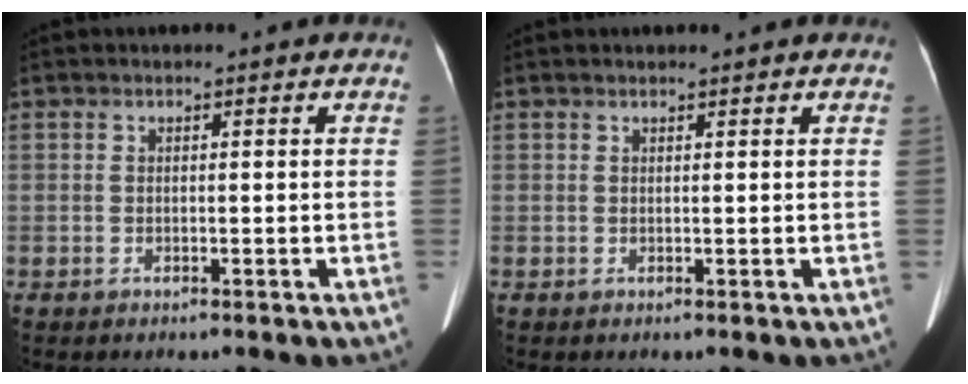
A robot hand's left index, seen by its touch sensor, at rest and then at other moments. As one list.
[{"total": 1.3, "force": [1.2, 0.1, 0.6], "torque": [-0.010, 0.013, 0.019]}]